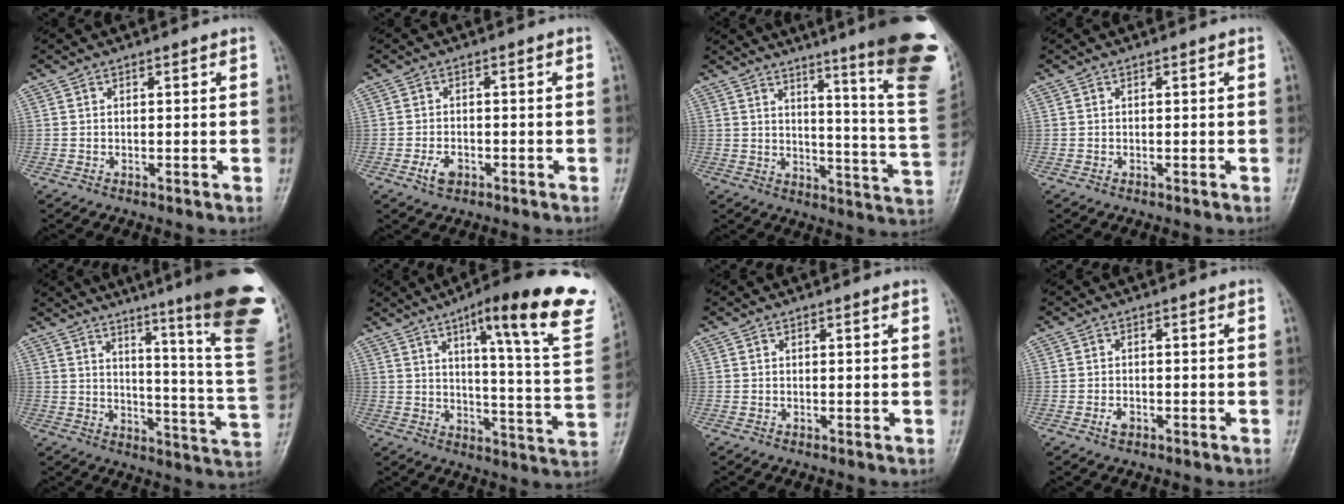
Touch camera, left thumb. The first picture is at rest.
{"total": 3.0, "force": [-1.4, 1.8, 1.9], "torque": [-0.036, 0.005, -0.024]}
{"total": 23.9, "force": [14.5, 2.0, 18.9], "torque": [-0.209, -0.092, 0.183]}
{"total": 0.0}
{"total": 26.1, "force": [15.9, 2.1, 20.7], "torque": [-0.225, -0.096, 0.206]}
{"total": 24.3, "force": [14.0, 3.8, 19.5], "torque": [-0.246, -0.054, 0.186]}
{"total": 0.6, "force": [0.4, 0.0, 0.4], "torque": [-0.007, 0.001, 0.005]}
{"total": 1.6, "force": [-0.8, 0.9, 1.0], "torque": [-0.019, 0.004, -0.015]}